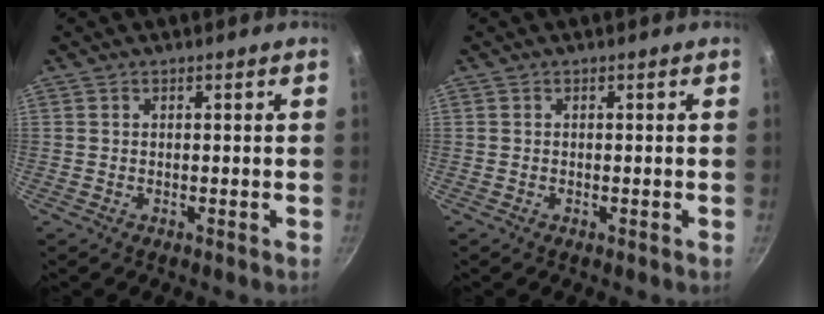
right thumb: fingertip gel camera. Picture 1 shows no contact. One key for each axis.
{"total": 0.0}